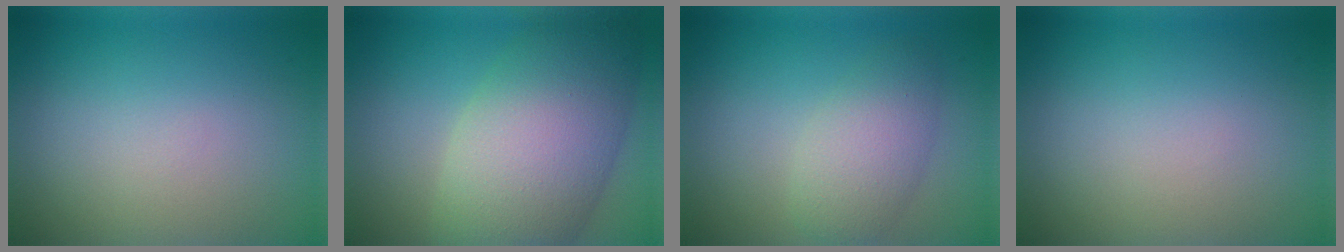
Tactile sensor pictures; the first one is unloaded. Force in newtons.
{"total": 11.0, "press": 10.9, "slide": 0.4}
{"total": 3.7, "press": 3.7, "slide": 0.1}
{"total": 0.0}